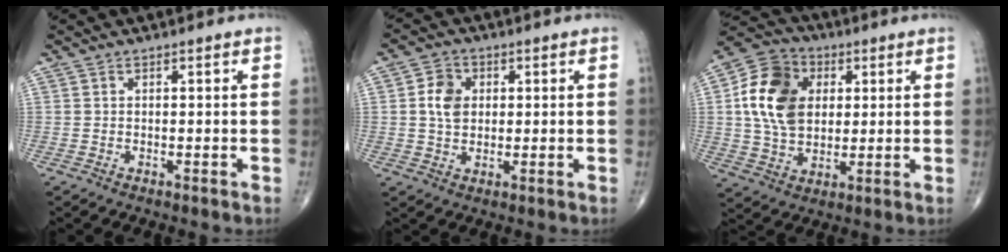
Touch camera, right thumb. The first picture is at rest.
{"total": 5.5, "force": [0.8, 4.3, 3.4], "torque": [-0.050, -0.001, 0.011]}
{"total": 14.9, "force": [2.7, 11.0, 9.7], "torque": [-0.160, 0.005, 0.042]}